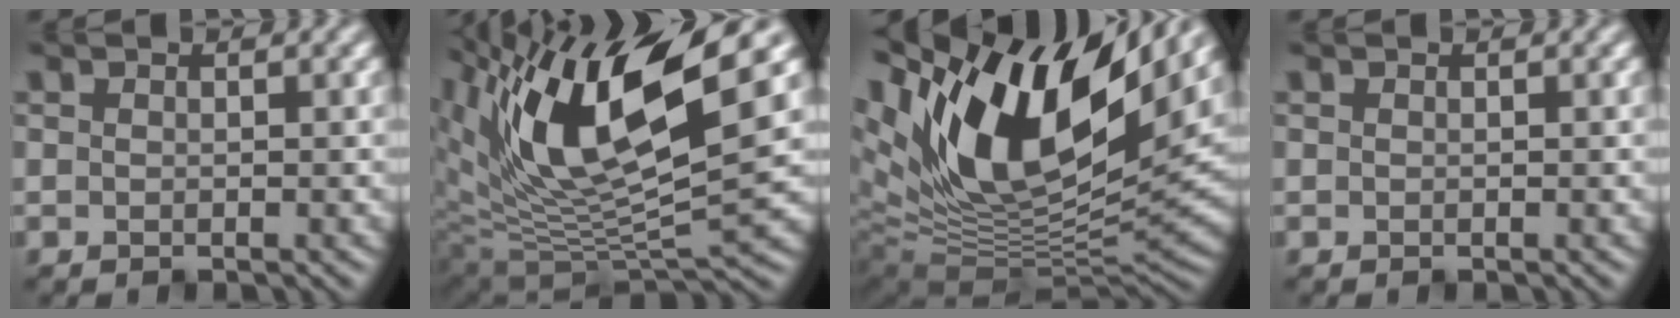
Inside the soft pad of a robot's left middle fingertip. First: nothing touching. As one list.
[{"total": 13.0, "force": [6.3, 4.4, 10.5], "torque": [-0.195, 0.001, 0.123]}, {"total": 16.6, "force": [7.0, 7.8, 12.8], "torque": [-0.246, 0.015, 0.120]}, {"total": 0.0}]